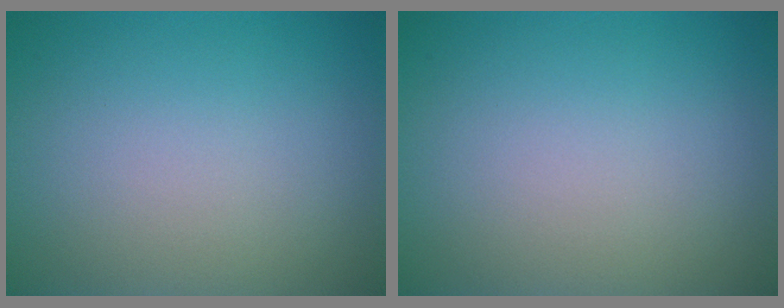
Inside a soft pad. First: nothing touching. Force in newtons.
{"total": 0.0}